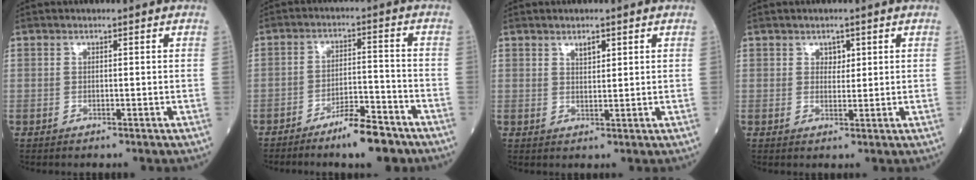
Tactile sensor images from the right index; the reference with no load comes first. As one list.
[{"total": 7.5, "force": [-5.7, 1.3, 4.7], "torque": [-0.080, -0.003, -0.095]}, {"total": 1.8, "force": [1.2, 0.7, 1.2], "torque": [-0.024, -0.002, 0.022]}, {"total": 1.7, "force": [0.8, 1.2, 0.9], "torque": [-0.010, -0.003, 0.013]}]